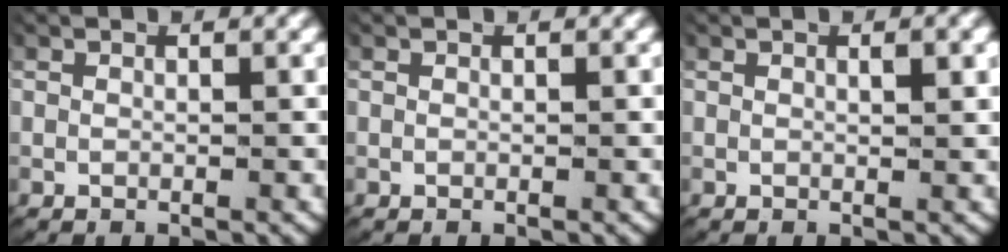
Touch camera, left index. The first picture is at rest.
{"total": 0.0}
{"total": 0.9, "force": [0.4, 0.0, 0.8], "torque": [-0.011, -0.003, 0.008]}